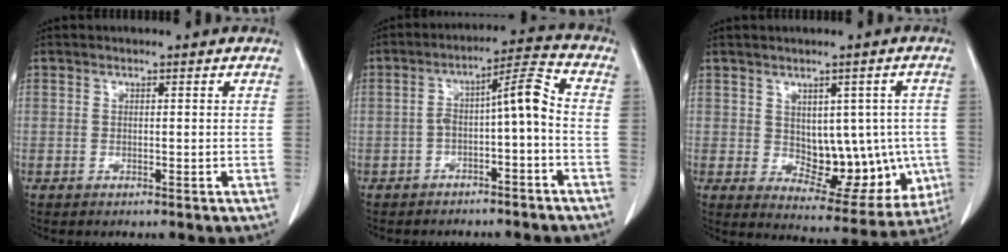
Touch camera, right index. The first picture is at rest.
{"total": 7.1, "force": [-2.0, 1.0, 6.7], "torque": [-0.105, 0.038, -0.030]}
{"total": 12.3, "force": [-0.5, 7.0, 10.1], "torque": [-0.113, 0.012, 0.023]}